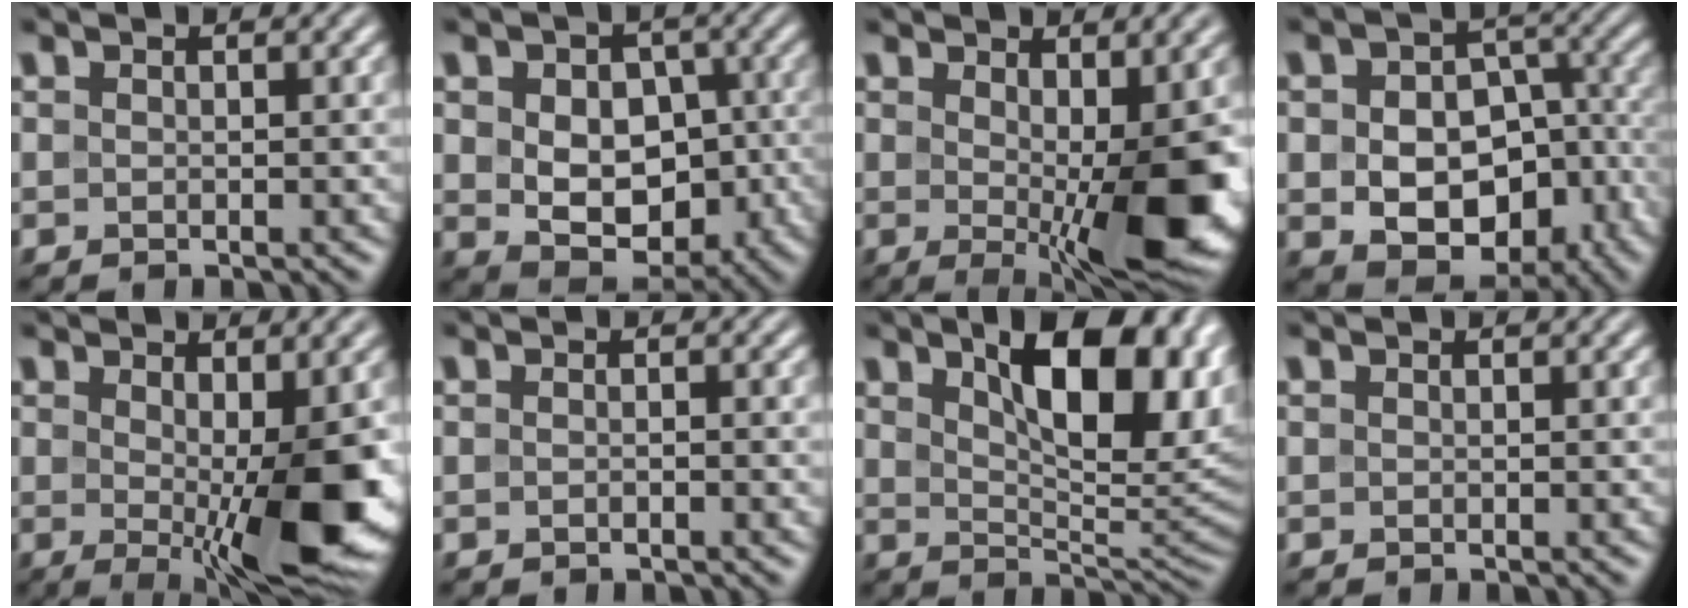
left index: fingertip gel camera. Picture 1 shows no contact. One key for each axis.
{"total": 8.5, "fx": -0.5, "fy": 5.9, "fz": 6.1, "tx": -0.076, "ty": -0.008, "tz": 0.000}
{"total": 10.3, "fx": -0.7, "fy": 3.3, "fz": 9.7, "tx": -0.137, "ty": -0.017, "tz": -0.006}
{"total": 12.2, "fx": -2.9, "fy": 8.4, "fz": 8.4, "tx": -0.111, "ty": -0.020, "tz": -0.035}
{"total": 10.4, "fx": -1.1, "fy": 3.0, "fz": 9.9, "tx": -0.144, "ty": -0.022, "tz": -0.009}
{"total": 1.6, "fx": -0.4, "fy": 0.4, "fz": 1.4, "tx": -0.018, "ty": -0.002, "tz": -0.011}
{"total": 11.3, "fx": 3.9, "fy": 4.7, "fz": 9.5, "tx": -0.134, "ty": 0.005, "tz": 0.059}
{"total": 0.0}